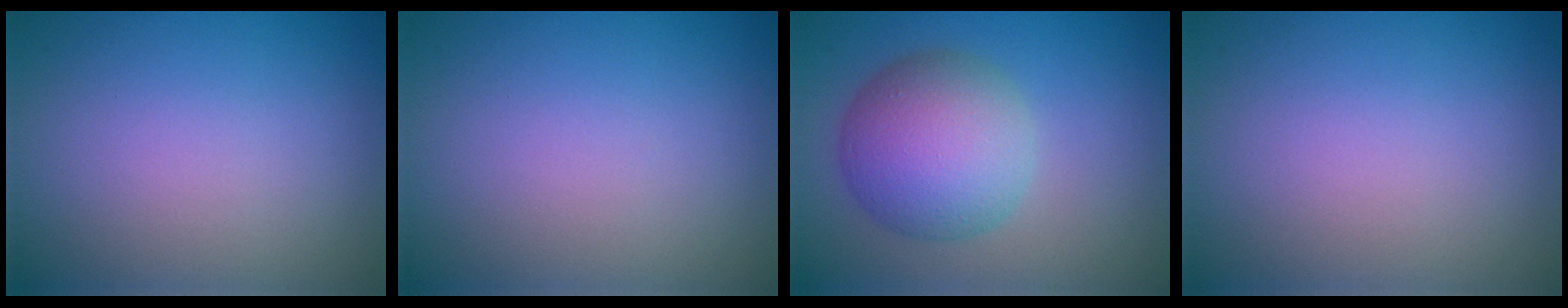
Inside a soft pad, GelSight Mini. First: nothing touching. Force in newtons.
{"total": 0.0}
{"total": 6.9, "press": 6.9, "slide": 0.2}
{"total": 0.0}